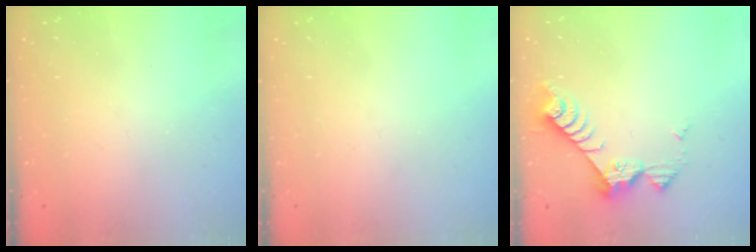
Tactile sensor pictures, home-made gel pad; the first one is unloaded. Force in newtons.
{"total": 0.0}
{"total": 8.6, "press": 8.5, "slide": 0.8}